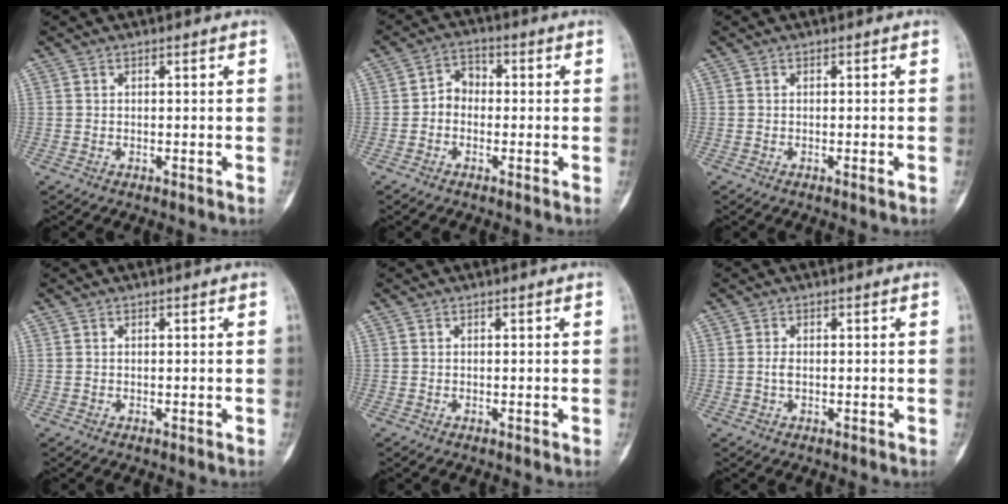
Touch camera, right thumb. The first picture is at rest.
{"total": 4.2, "force": [-0.7, 3.5, 2.2], "torque": [-0.017, 0.020, -0.026]}
{"total": 1.0, "force": [-0.5, 0.0, 0.9], "torque": [-0.014, -0.002, -0.005]}
{"total": 0.0}
{"total": 0.0}
{"total": 1.3, "force": [-0.1, 0.7, 1.1], "torque": [-0.023, 0.000, -0.001]}